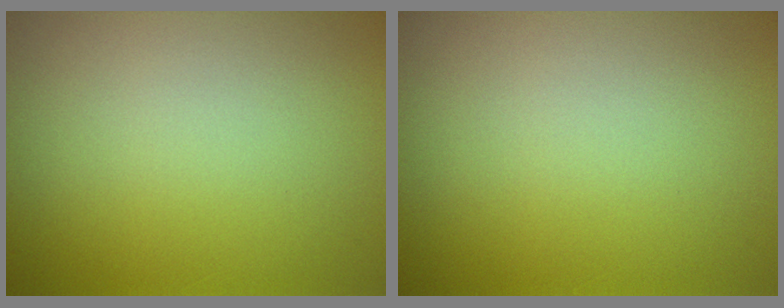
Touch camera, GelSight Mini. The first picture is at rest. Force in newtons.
{"total": 0.0}